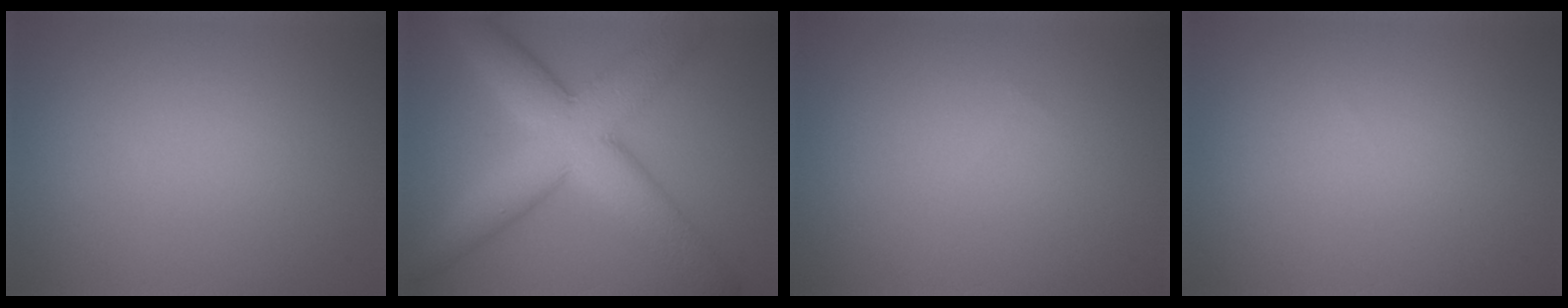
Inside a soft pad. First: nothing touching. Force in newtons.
{"total": 9.8, "press": 9.8, "slide": 0.4}
{"total": 0.0}
{"total": 0.0}